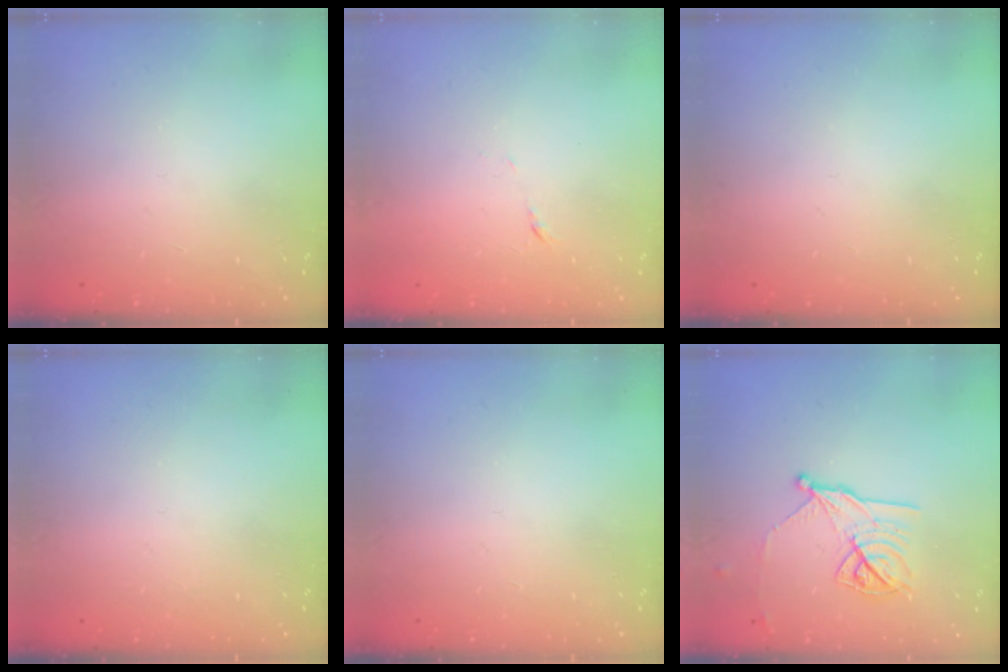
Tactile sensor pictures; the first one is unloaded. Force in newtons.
{"total": 4.4, "press": 4.3, "slide": 0.8}
{"total": 0.0}
{"total": 0.0}
{"total": 0.0}
{"total": 12.9, "press": 12.9, "slide": 0.2}